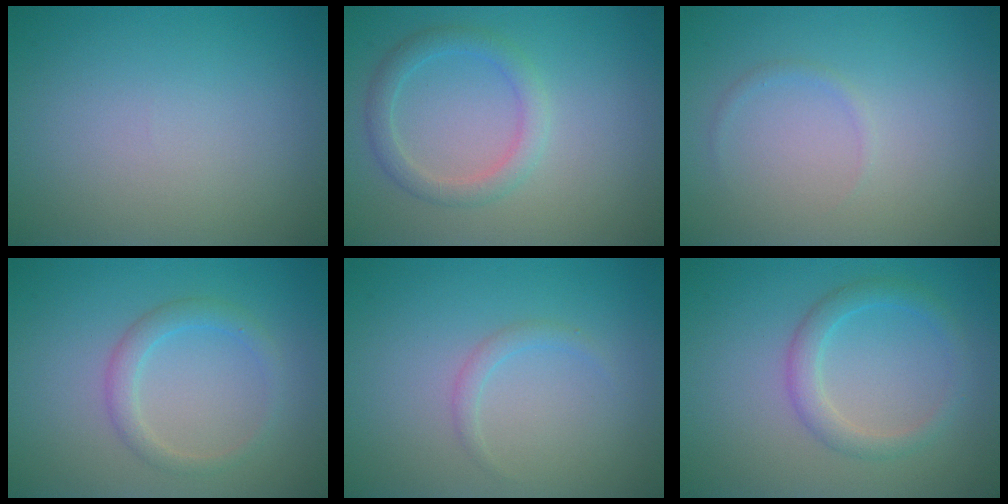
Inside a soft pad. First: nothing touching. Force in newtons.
{"total": 2.4, "press": 2.4, "slide": 0.1}
{"total": 0.7, "press": 0.7, "slide": 0.1}
{"total": 2.0, "press": 2.0, "slide": 0.2}
{"total": 1.0, "press": 1.0, "slide": 0.1}
{"total": 2.4, "press": 2.4, "slide": 0.1}